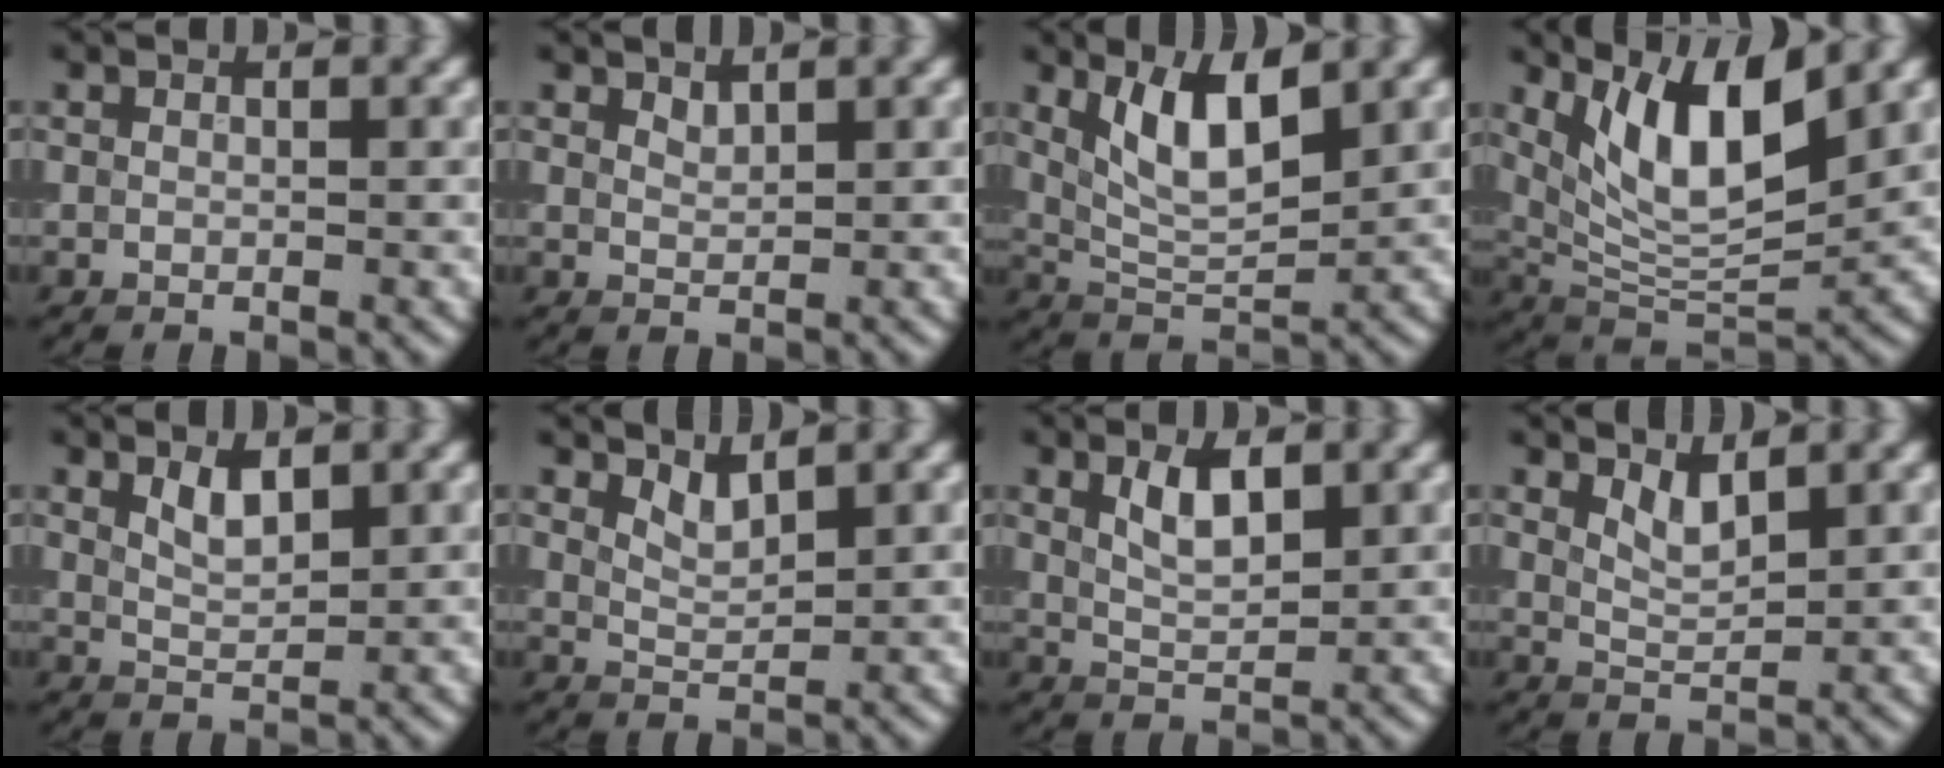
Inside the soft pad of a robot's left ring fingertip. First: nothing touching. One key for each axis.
{"total": 0.9, "fx": 0.9, "fy": 0.2, "fz": 0.3, "tx": -0.006, "ty": -0.002, "tz": 0.019}
{"total": 5.6, "fx": 2.3, "fy": 1.9, "fz": 4.7, "tx": -0.091, "ty": -0.003, "tz": 0.046}
{"total": 8.5, "fx": 3.8, "fy": 2.9, "fz": 7.1, "tx": -0.126, "ty": -0.014, "tz": 0.069}
{"total": 2.2, "fx": 1.3, "fy": 0.8, "fz": 1.6, "tx": -0.032, "ty": -0.003, "tz": 0.027}
{"total": 1.8, "fx": 1.4, "fy": 0.5, "fz": 1.0, "tx": -0.020, "ty": -0.008, "tz": 0.031}
{"total": 3.2, "fx": 1.5, "fy": 1.3, "fz": 2.5, "tx": -0.050, "ty": 0.001, "tz": 0.029}
{"total": 2.0, "fx": 1.4, "fy": 0.6, "fz": 1.3, "tx": -0.028, "ty": -0.008, "tz": 0.030}